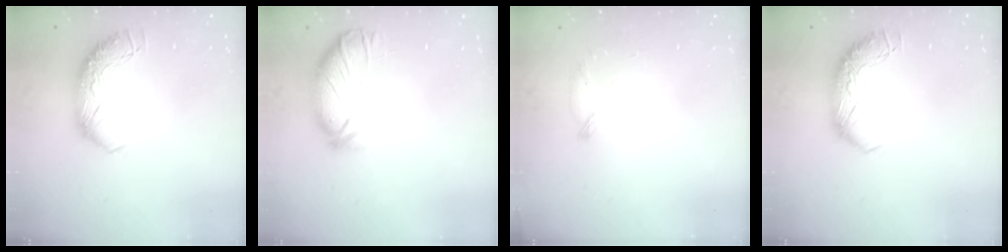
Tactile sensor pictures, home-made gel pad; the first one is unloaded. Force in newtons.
{"total": 2.6, "press": 2.5, "slide": 0.9}
{"total": 6.7, "press": 6.7, "slide": 0.9}
{"total": 0.0}